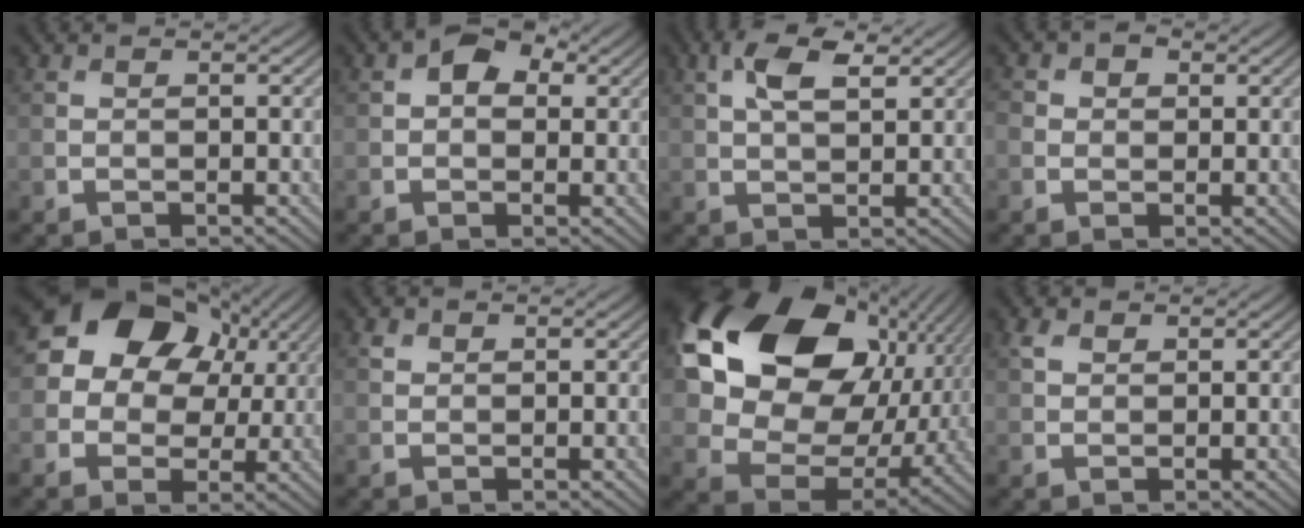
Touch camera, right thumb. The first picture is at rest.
{"total": 3.7, "force": [1.1, 2.6, 2.5], "torque": [-0.037, 0.005, 0.009]}
{"total": 5.5, "force": [2.3, 2.3, 4.3], "torque": [-0.098, 0.007, 0.042]}
{"total": 3.2, "force": [0.7, 2.8, 1.5], "torque": [-0.037, 0.008, -0.001]}
{"total": 15.4, "force": [4.9, 12.6, 7.3], "torque": [-0.195, 0.051, 0.083]}
{"total": 0.6, "force": [0.4, 0.4, 0.2], "torque": [-0.004, -0.003, 0.009]}
{"total": 20.6, "force": [6.4, 14.7, 12.9], "torque": [-0.284, -0.002, 0.135]}
{"total": 1.5, "force": [0.9, 0.9, 0.7], "torque": [-0.019, 0.002, 0.019]}